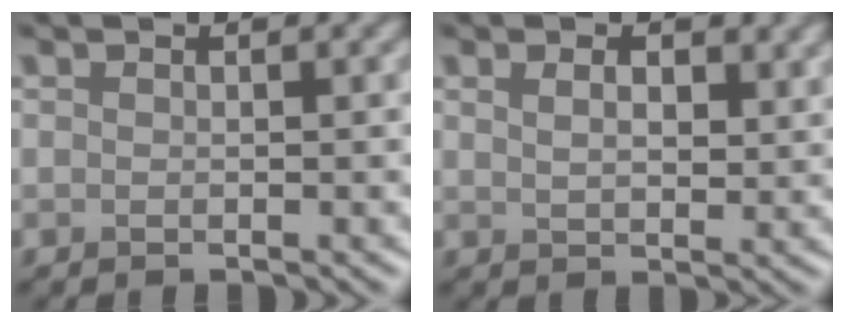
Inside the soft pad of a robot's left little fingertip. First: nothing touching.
{"total": 3.2, "force": [1.6, 1.7, 2.2], "torque": [-0.037, -0.002, 0.031]}